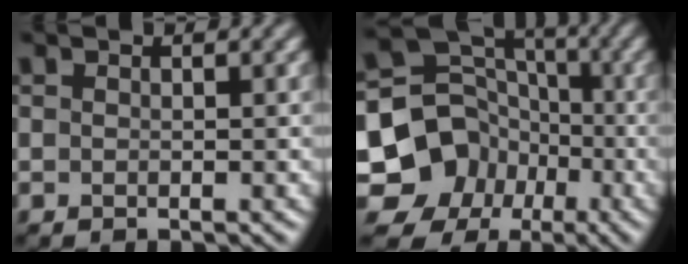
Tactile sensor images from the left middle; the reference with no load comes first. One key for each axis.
{"total": 12.2, "fx": -4.9, "fy": 10.7, "fz": 3.5, "tx": -0.067, "ty": -0.015, "tz": -0.108}